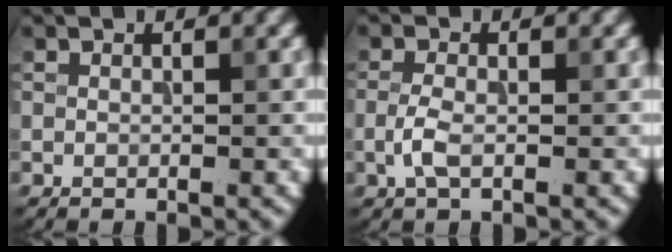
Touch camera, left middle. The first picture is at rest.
{"total": 2.0, "force": [-0.7, 0.8, 1.7], "torque": [-0.042, 0.001, -0.019]}